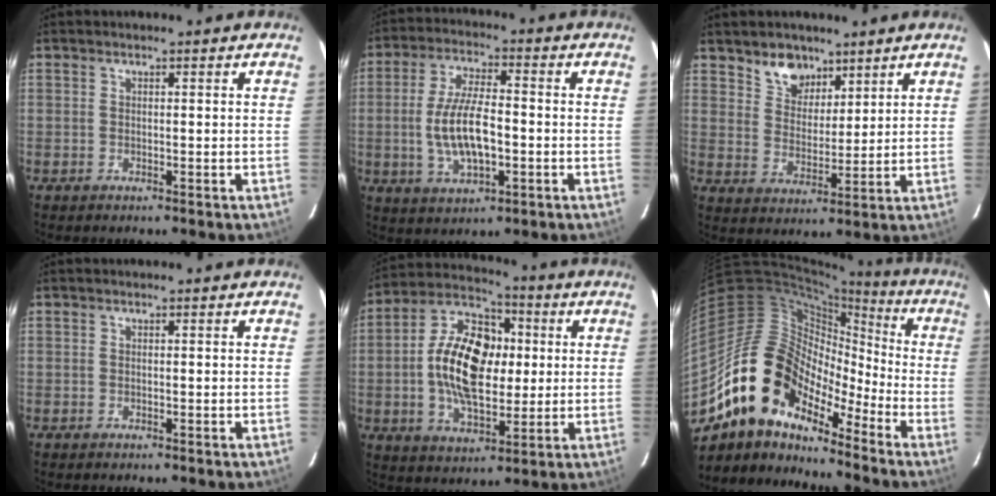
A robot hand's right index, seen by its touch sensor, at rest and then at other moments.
{"total": 11.6, "force": [-1.8, 4.7, 10.5], "torque": [-0.209, 0.000, -0.026]}
{"total": 7.0, "force": [5.2, 4.3, 2.0], "torque": [-0.030, 0.013, 0.099]}
{"total": 0.0}
{"total": 17.7, "force": [0.7, 10.5, 14.2], "torque": [-0.277, 0.022, 0.010]}
{"total": 15.5, "force": [-11.5, 7.6, 7.1], "torque": [-0.127, 0.014, -0.227]}